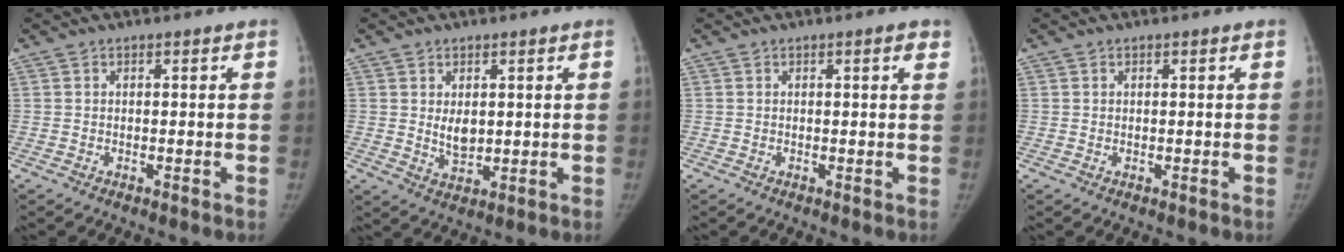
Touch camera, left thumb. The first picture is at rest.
{"total": 4.0, "force": [0.9, 2.5, 3.0], "torque": [-0.036, -0.014, 0.023]}
{"total": 1.7, "force": [0.9, 0.3, 1.5], "torque": [-0.018, -0.001, 0.010]}
{"total": 0.0}